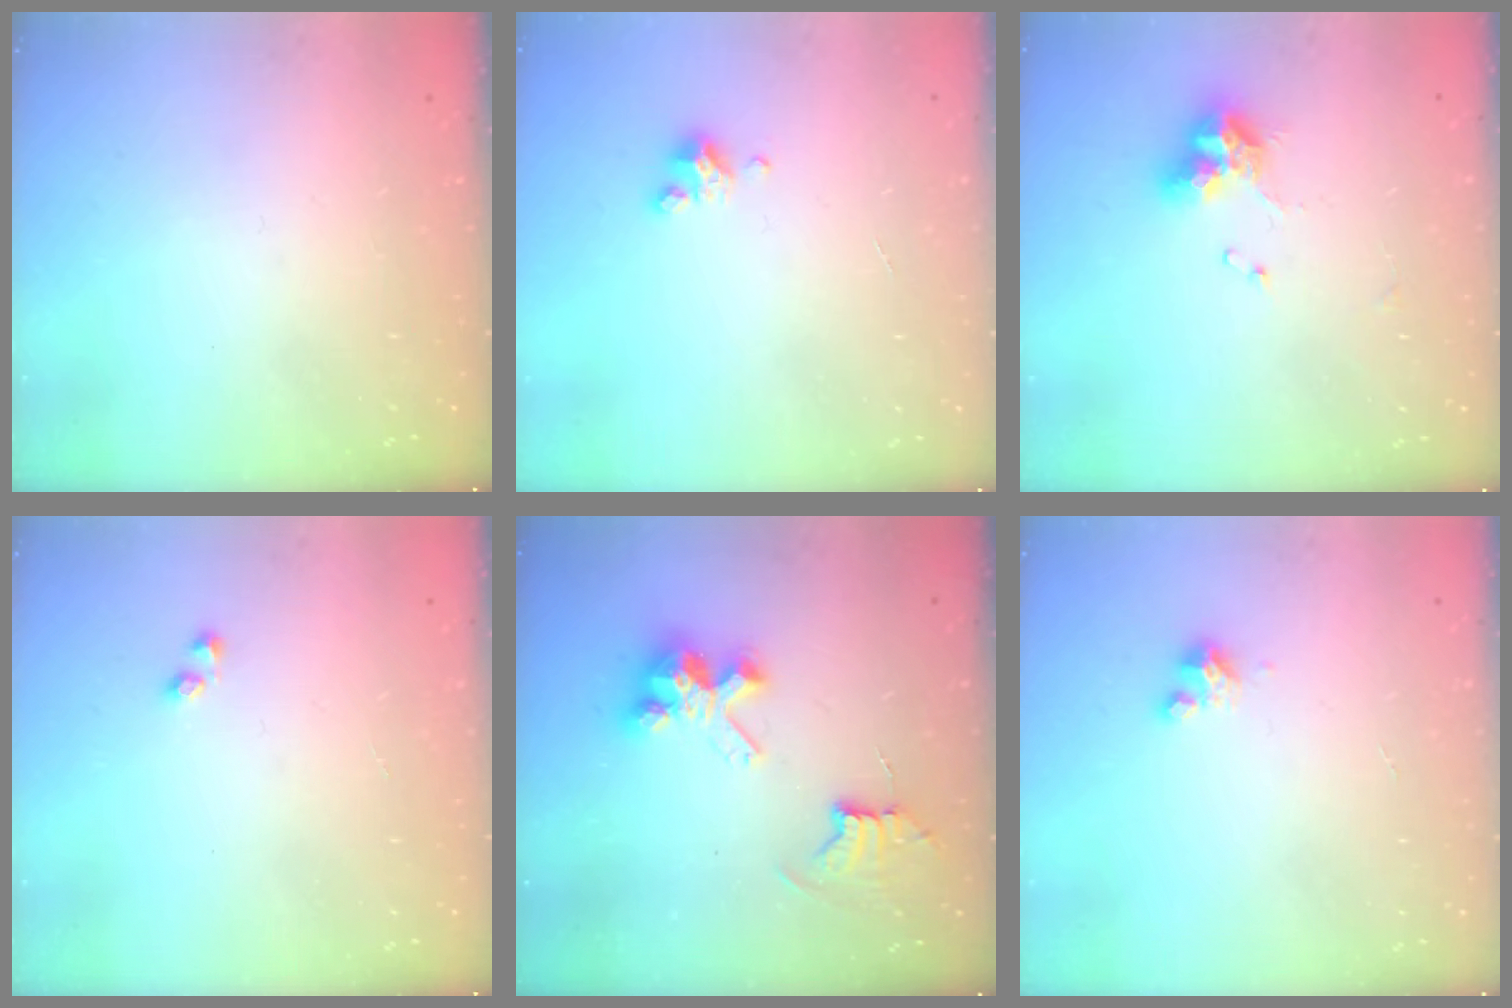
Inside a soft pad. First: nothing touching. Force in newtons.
{"total": 2.9, "press": 2.9, "slide": 0.3}
{"total": 9.0, "press": 9.0, "slide": 0.5}
{"total": 1.0, "press": 0.9, "slide": 0.5}
{"total": 8.7, "press": 8.7, "slide": 0.7}
{"total": 3.5, "press": 3.5, "slide": 0.3}